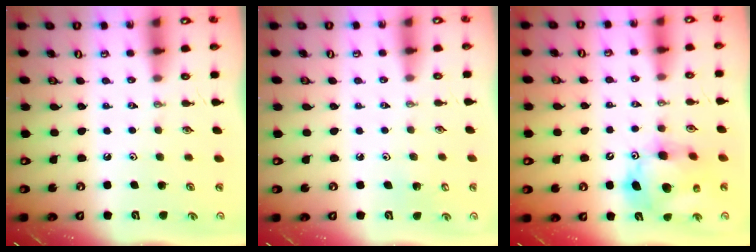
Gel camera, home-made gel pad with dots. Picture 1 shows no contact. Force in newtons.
{"total": 3.3, "press": 3.3, "slide": 0.3}
{"total": 13.1, "press": 13.0, "slide": 1.6}